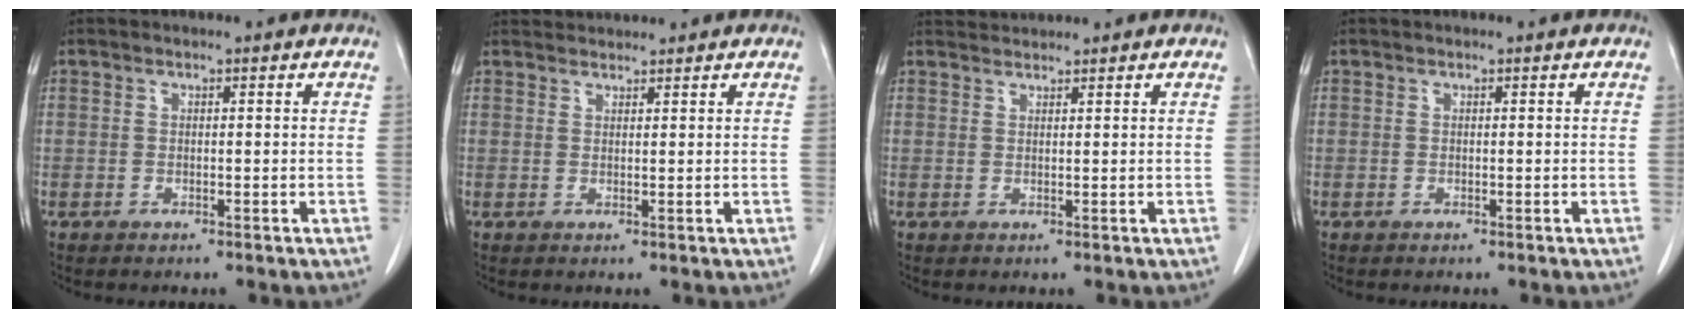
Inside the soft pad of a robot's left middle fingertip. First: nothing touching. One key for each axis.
{"total": 2.6, "fx": 2.5, "fy": 0.1, "fz": -0.1, "tx": -0.007, "ty": 0.021, "tz": 0.051}
{"total": 1.9, "fx": 1.9, "fy": -0.3, "fz": -0.4, "tx": -0.005, "ty": 0.011, "tz": 0.043}
{"total": 0.0}